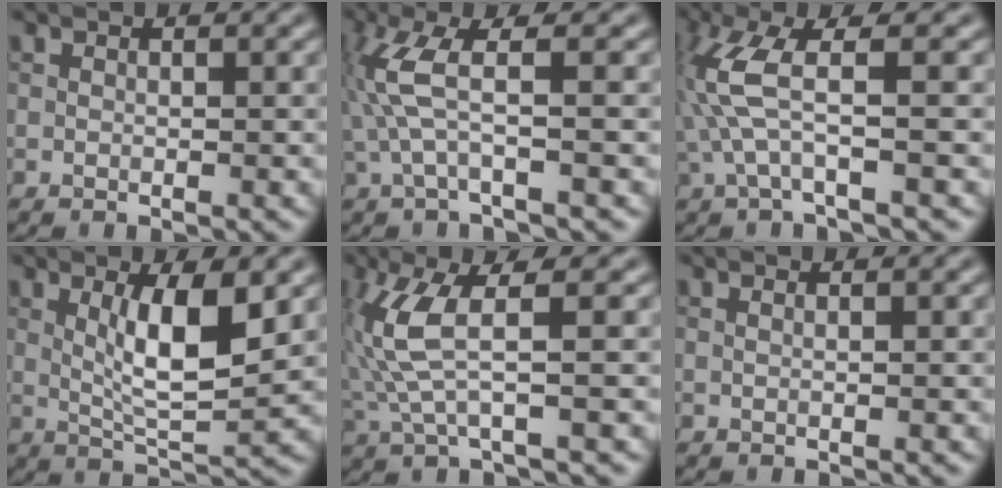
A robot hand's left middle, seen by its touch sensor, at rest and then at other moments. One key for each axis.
{"total": 4.3, "fx": 0.1, "fy": 0.5, "fz": 4.3, "tx": -0.113, "ty": 0.011, "tz": 0.002}
{"total": 4.8, "fx": 0.1, "fy": 0.8, "fz": 4.8, "tx": -0.127, "ty": 0.011, "tz": 0.002}
{"total": 5.9, "fx": 1.3, "fy": 1.3, "fz": 5.6, "tx": -0.106, "ty": -0.006, "tz": 0.026}
{"total": 5.3, "fx": 0.9, "fy": 1.0, "fz": 5.2, "tx": -0.141, "ty": 0.002, "tz": 0.020}
{"total": 0.8, "fx": 0.4, "fy": 0.3, "fz": 0.6, "tx": -0.012, "ty": -0.004, "tz": -0.003}